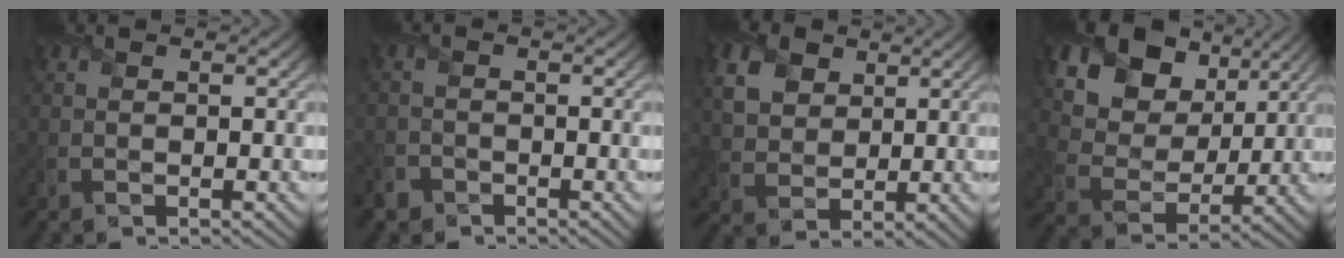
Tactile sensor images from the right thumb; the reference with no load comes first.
{"total": 2.5, "force": [-2.0, 1.4, 0.3], "torque": [-0.004, -0.005, -0.047]}
{"total": 7.0, "force": [3.0, 5.1, 3.9], "torque": [-0.114, 0.006, 0.056]}
{"total": 15.6, "force": [8.7, 10.5, 7.7], "torque": [-0.195, 0.020, 0.186]}